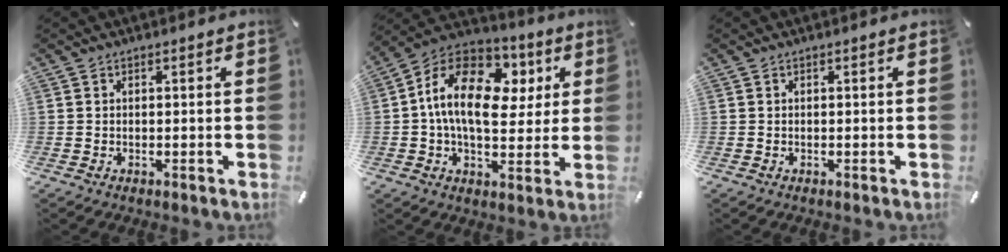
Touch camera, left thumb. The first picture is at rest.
{"total": 18.2, "force": [4.2, 11.3, 13.7], "torque": [-0.260, -0.006, 0.070]}
{"total": 0.0}